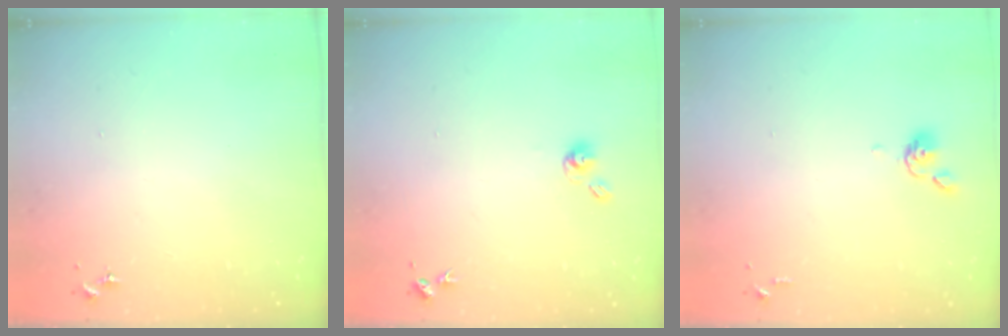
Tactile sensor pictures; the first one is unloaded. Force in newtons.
{"total": 5.6, "press": 5.6, "slide": 0.5}
{"total": 5.2, "press": 5.1, "slide": 1.1}